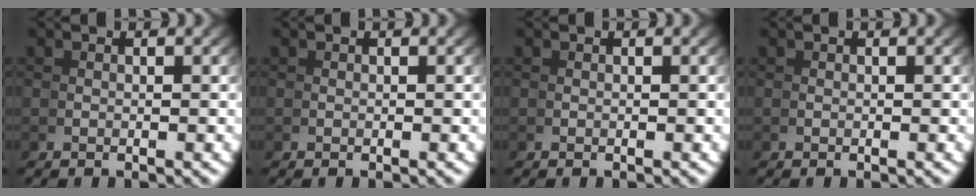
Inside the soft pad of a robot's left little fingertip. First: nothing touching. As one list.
[{"total": 0.0}, {"total": 0.0}, {"total": 0.0}]